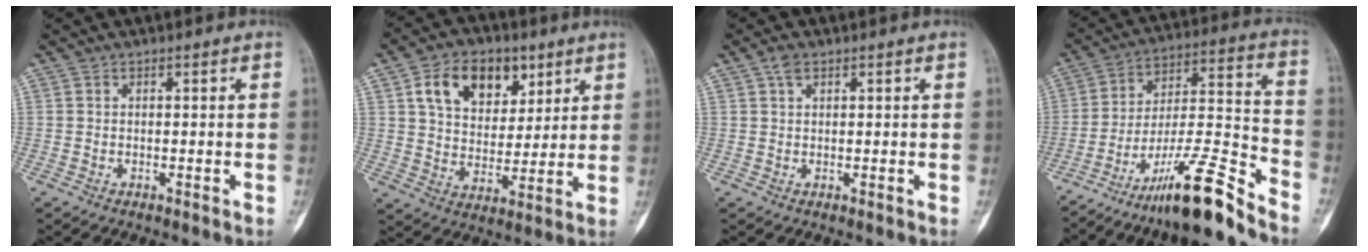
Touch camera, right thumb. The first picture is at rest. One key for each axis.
{"total": 14.1, "fx": 6.6, "fy": 9.5, "fz": 8.1, "tx": -0.099, "ty": -0.021, "tz": 0.119}
{"total": 2.0, "fx": 1.1, "fy": 1.1, "fz": 1.2, "tx": -0.022, "ty": 0.003, "tz": 0.020}
{"total": 17.4, "fx": -13.3, "fy": 1.6, "fz": 11.0, "tx": -0.187, "ty": 0.100, "tz": -0.225}